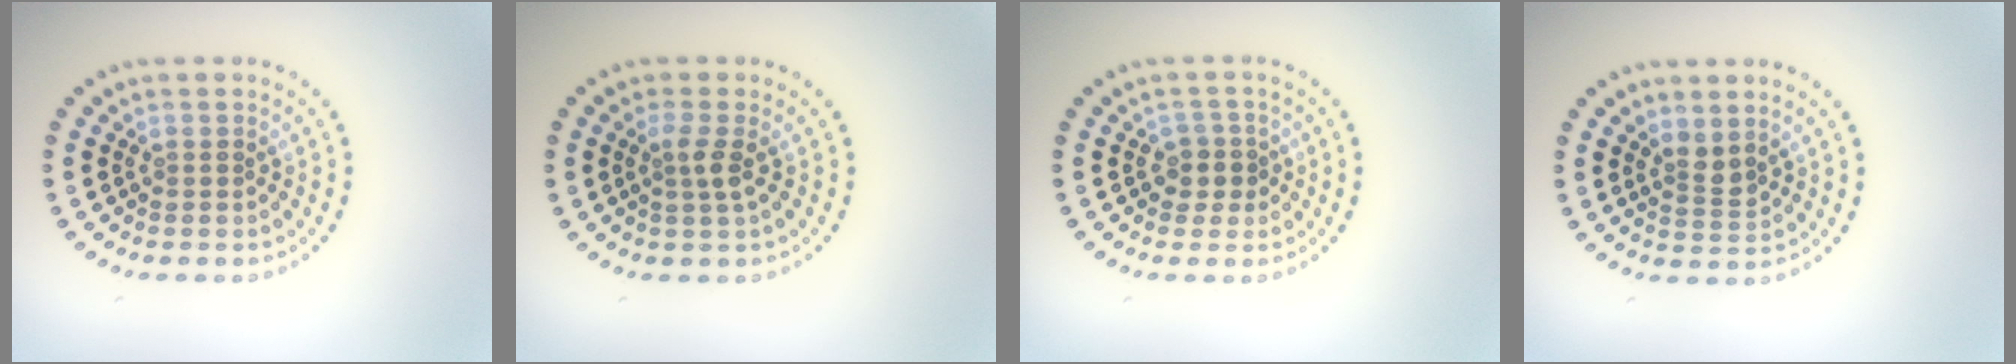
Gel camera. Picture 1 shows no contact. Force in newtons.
{"total": 1.7, "press": 1.3, "slide": 1.1}
{"total": 1.7, "press": 1.5, "slide": 0.9}
{"total": 1.7, "press": 1.3, "slide": 1.1}